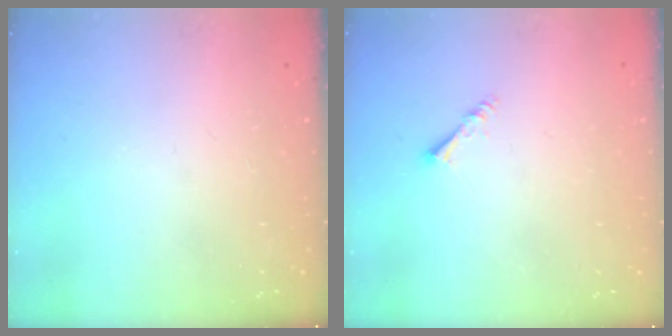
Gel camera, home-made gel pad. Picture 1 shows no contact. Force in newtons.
{"total": 1.8, "press": 1.8, "slide": 0.1}